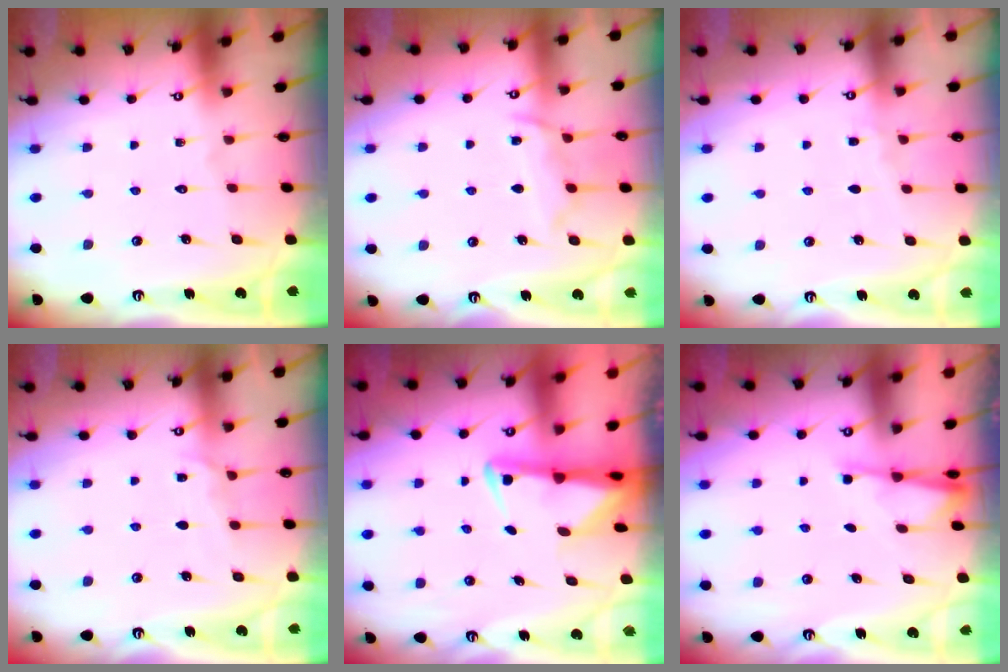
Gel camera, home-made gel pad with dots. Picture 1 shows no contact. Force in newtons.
{"total": 9.0, "press": 9.0, "slide": 1.1}
{"total": 2.9, "press": 2.8, "slide": 0.5}
{"total": 6.1, "press": 6.1, "slide": 0.5}
{"total": 3.1, "press": 3.1, "slide": 0.6}
{"total": 1.9, "press": 1.9, "slide": 0.3}